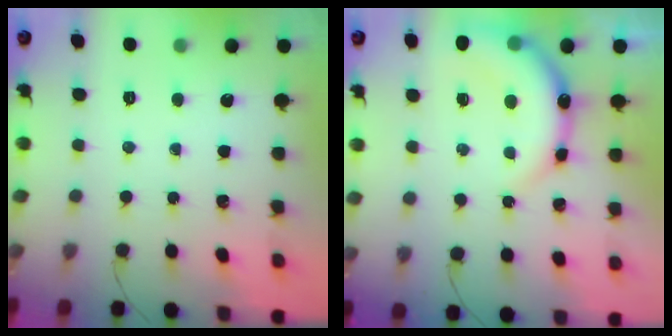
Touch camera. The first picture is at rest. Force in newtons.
{"total": 10.9, "press": 10.8, "slide": 1.5}